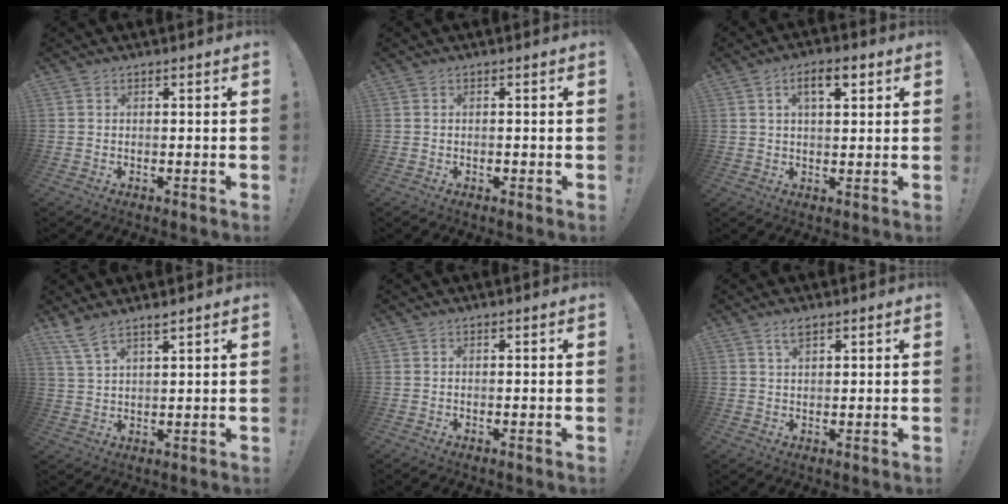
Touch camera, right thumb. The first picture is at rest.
{"total": 0.5, "force": [-0.4, 0.3, 0.1], "torque": [-0.009, 0.004, -0.006]}
{"total": 6.3, "force": [2.7, 2.5, 5.1], "torque": [-0.076, -0.003, 0.041]}
{"total": 5.2, "force": [4.2, 0.9, 3.0], "torque": [-0.062, -0.020, 0.078]}
{"total": 0.0}
{"total": 3.2, "force": [2.0, 1.3, 2.2], "torque": [-0.035, -0.006, 0.034]}